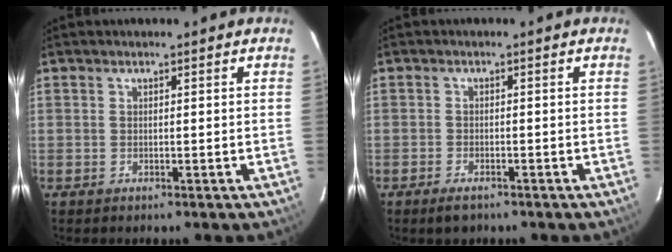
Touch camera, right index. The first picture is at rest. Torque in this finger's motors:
{"motor_torque": [0.26, -0.29, 0.11, 0.01]}